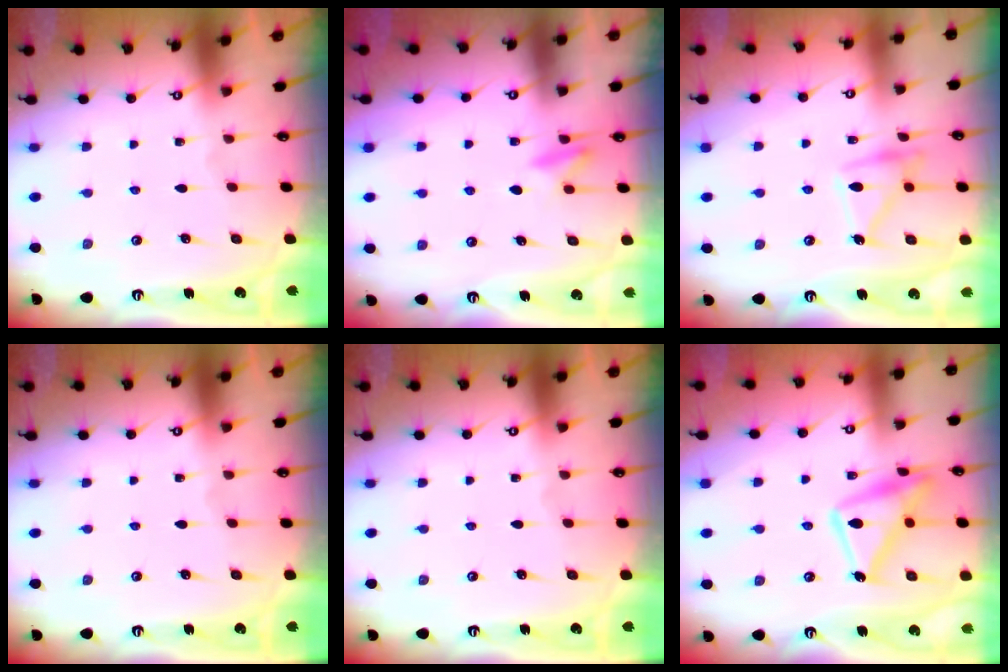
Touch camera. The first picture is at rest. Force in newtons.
{"total": 8.2, "press": 8.1, "slide": 1.2}
{"total": 14.1, "press": 14.1, "slide": 0.9}
{"total": 0.0}
{"total": 0.0}
{"total": 15.8, "press": 15.7, "slide": 1.3}